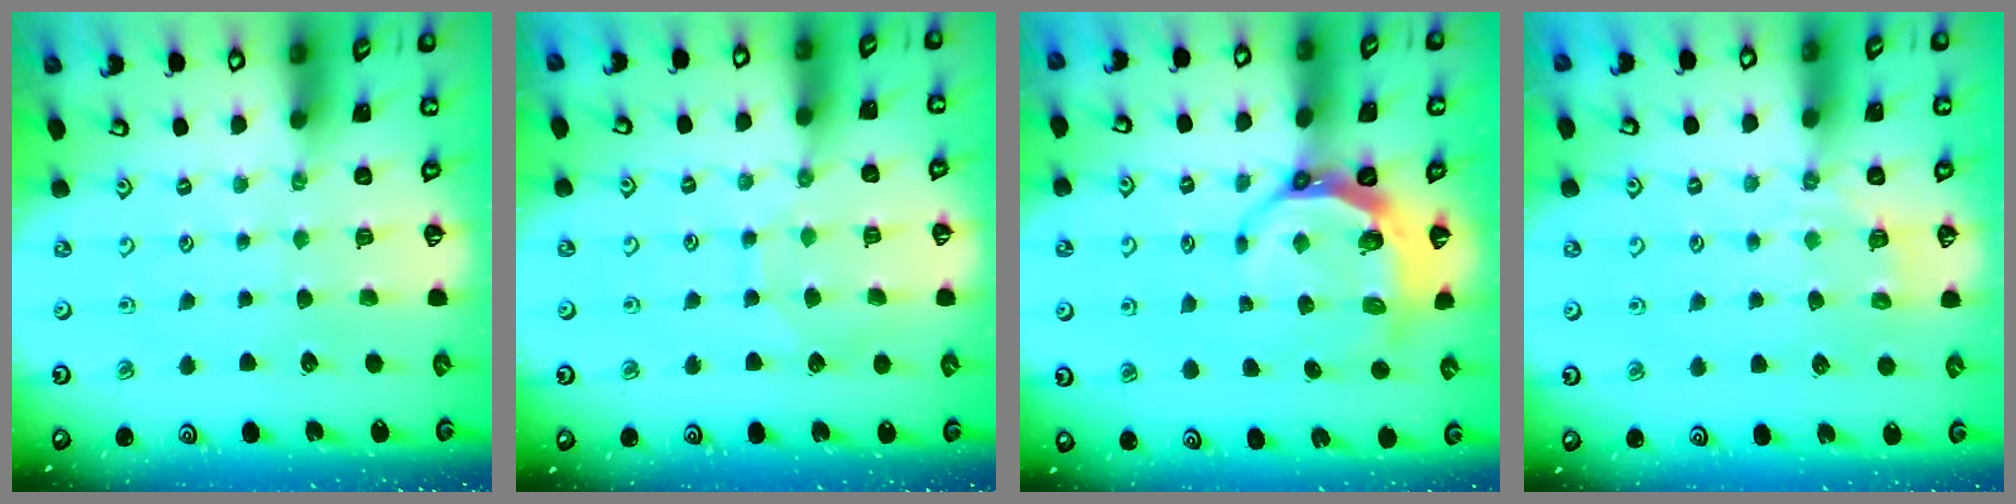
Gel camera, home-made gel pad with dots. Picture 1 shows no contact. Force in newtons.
{"total": 7.1, "press": 7.1, "slide": 0.5}
{"total": 6.4, "press": 5.5, "slide": 3.3}
{"total": 3.9, "press": 3.6, "slide": 1.5}